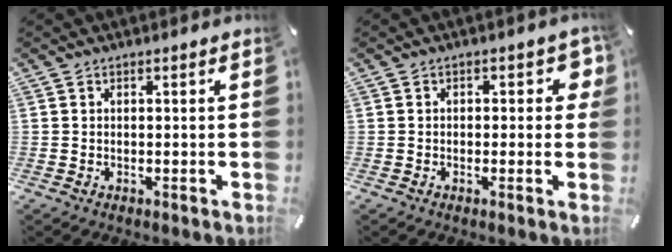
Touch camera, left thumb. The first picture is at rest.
{"total": 3.7, "force": [0.3, 2.3, 2.9], "torque": [-0.034, 0.003, -0.001]}